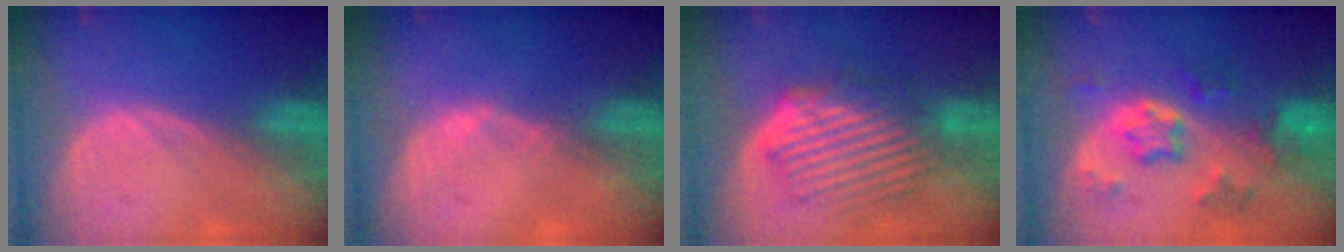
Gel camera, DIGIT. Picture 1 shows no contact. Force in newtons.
{"total": 0.6, "press": 0.5, "slide": 0.2}
{"total": 9.4, "press": 8.3, "slide": 4.5}
{"total": 7.5, "press": 6.6, "slide": 3.6}